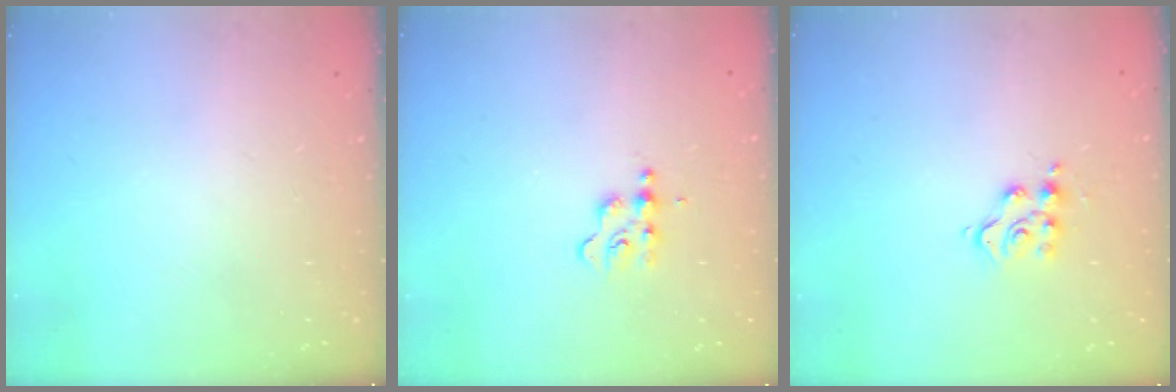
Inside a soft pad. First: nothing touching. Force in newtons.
{"total": 2.8, "press": 2.8, "slide": 0.3}
{"total": 9.1, "press": 9.1, "slide": 0.5}